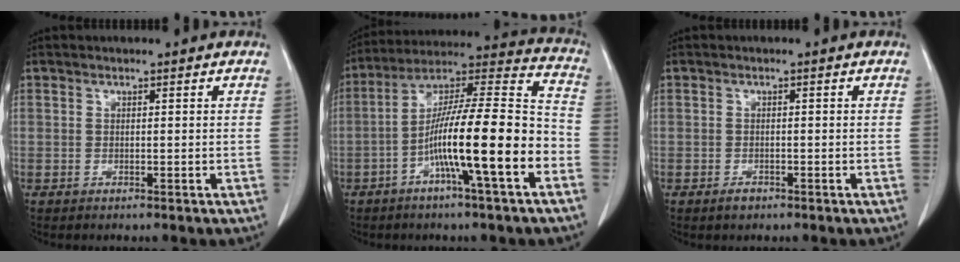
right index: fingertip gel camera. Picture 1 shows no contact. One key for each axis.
{"total": 18.0, "fx": -6.0, "fy": 0.8, "fz": 17.0, "tx": -0.287, "ty": 0.008, "tz": -0.106}
{"total": 1.5, "fx": -1.0, "fy": 0.8, "fz": 0.7, "tx": -0.012, "ty": 0.001, "tz": -0.012}